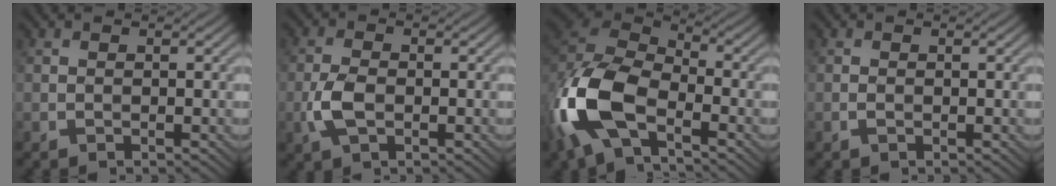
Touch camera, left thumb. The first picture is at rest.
{"total": 4.0, "force": [-1.1, 2.1, 3.3], "torque": [-0.083, -0.001, -0.028]}
{"total": 15.3, "force": [-5.9, 8.2, 11.5], "torque": [-0.297, -0.021, -0.125]}
{"total": 0.8, "force": [-0.2, 0.2, 0.8], "torque": [-0.016, 0.001, -0.003]}